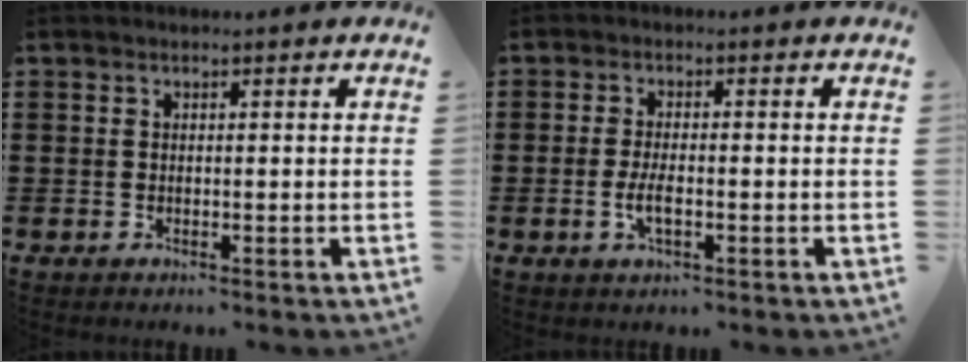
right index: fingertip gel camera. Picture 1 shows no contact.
{"total": 3.1, "force": [-0.9, 1.0, 2.7], "torque": [-0.055, 0.000, -0.017]}